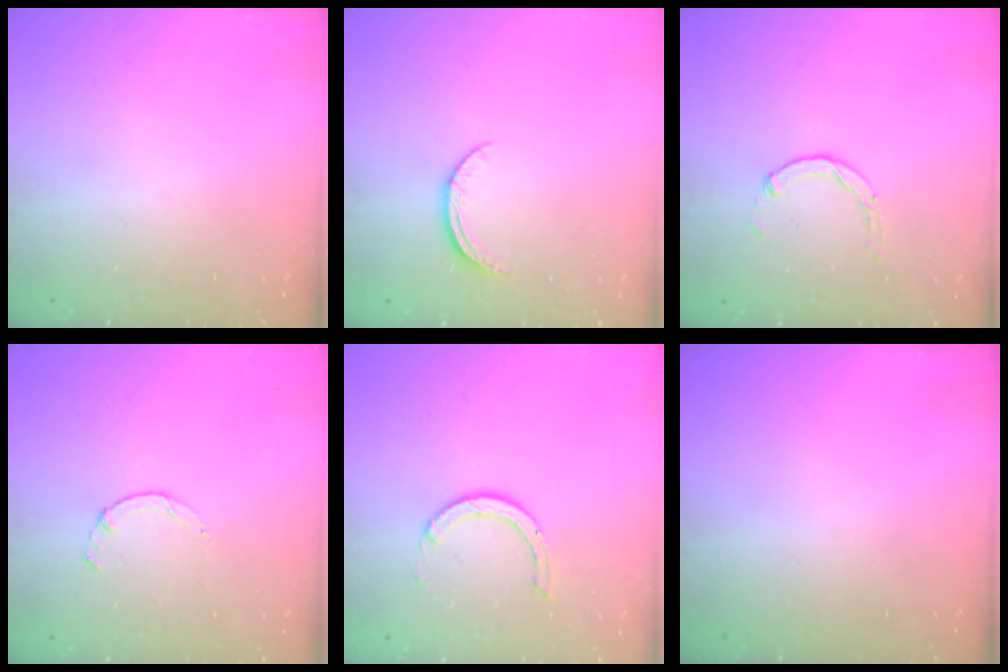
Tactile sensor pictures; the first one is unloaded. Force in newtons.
{"total": 6.2, "press": 6.1, "slide": 0.7}
{"total": 1.1, "press": 1.1, "slide": 0.2}
{"total": 1.3, "press": 1.2, "slide": 0.4}
{"total": 2.8, "press": 2.8, "slide": 0.2}
{"total": 0.0}